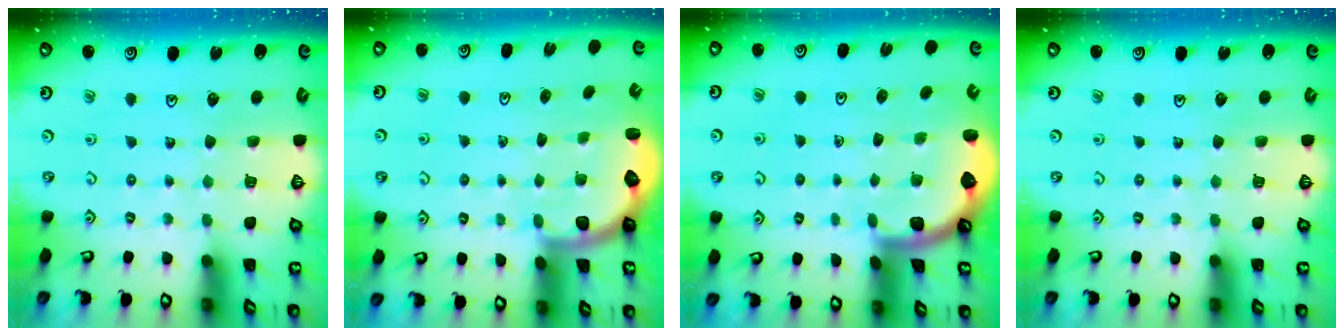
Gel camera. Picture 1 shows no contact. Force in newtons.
{"total": 2.7, "press": 2.0, "slide": 1.7}
{"total": 1.4, "press": 1.4, "slide": 0.1}
{"total": 0.0}